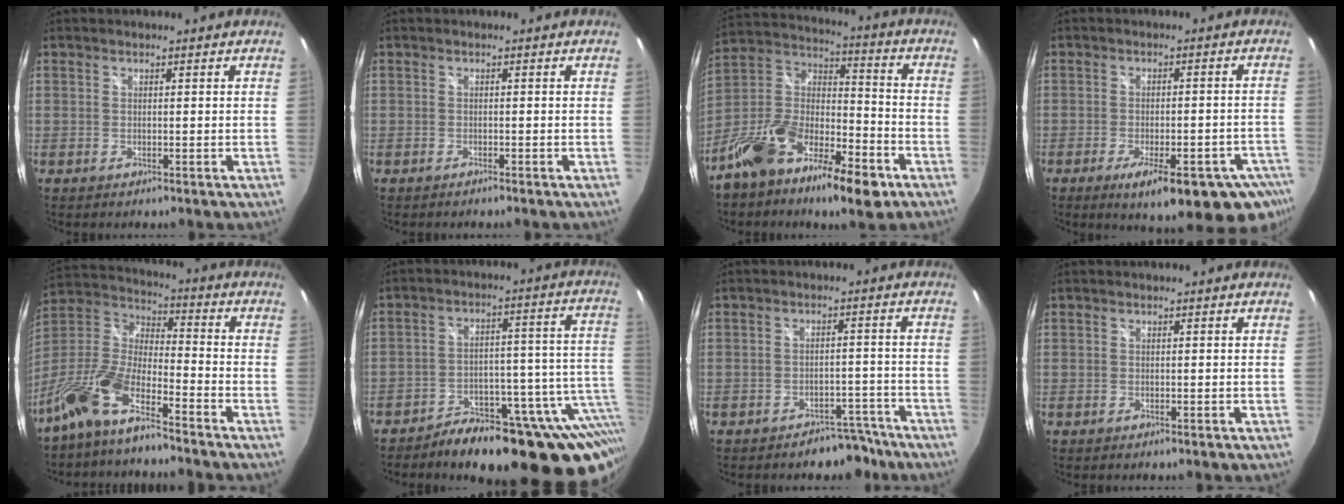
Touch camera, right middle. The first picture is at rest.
{"total": 0.7, "force": [-0.7, 0.2, 0.3], "torque": [-0.006, -0.002, -0.013]}
{"total": 17.8, "force": [-9.9, 7.3, 12.8], "torque": [-0.242, -0.006, -0.177]}
{"total": 17.4, "force": [-11.3, 4.9, 12.2], "torque": [-0.164, -0.040, -0.144]}
{"total": 13.2, "force": [-9.6, 3.2, 8.5], "torque": [-0.184, -0.005, -0.193]}
{"total": 22.6, "force": [-14.2, 8.8, 15.1], "torque": [-0.177, -0.007, -0.187]}
{"total": 6.2, "force": [-5.1, 3.3, 1.3], "torque": [-0.020, 0.024, -0.059]}
{"total": 0.0}